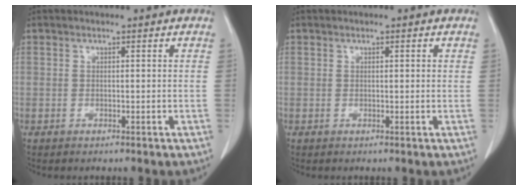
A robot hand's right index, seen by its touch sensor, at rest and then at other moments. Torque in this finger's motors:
{"motor_torque": [-0.08, 0.01, -0.01, -0.01]}